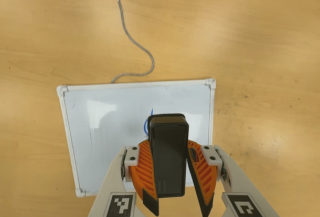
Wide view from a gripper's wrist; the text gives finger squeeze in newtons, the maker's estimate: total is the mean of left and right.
{"total": 9.3, "left": 9.5, "right": 9.2}